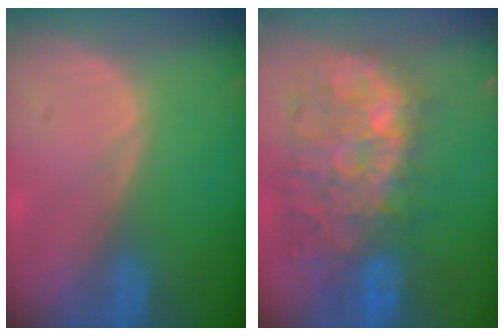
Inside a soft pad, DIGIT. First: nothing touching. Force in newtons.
{"total": 11.3, "press": 10.5, "slide": 4.1}